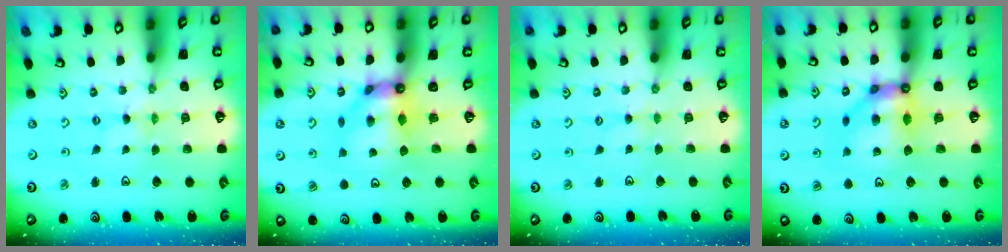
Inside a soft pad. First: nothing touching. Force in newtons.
{"total": 9.1, "press": 9.0, "slide": 0.8}
{"total": 1.7, "press": 1.6, "slide": 0.3}
{"total": 10.3, "press": 10.3, "slide": 0.7}